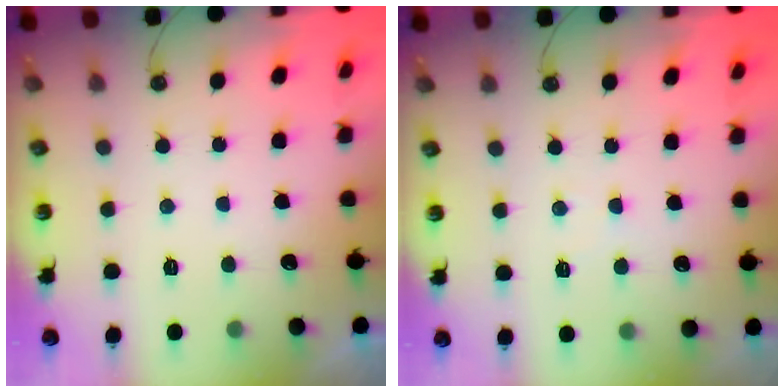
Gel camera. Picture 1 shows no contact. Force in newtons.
{"total": 2.7, "press": 2.6, "slide": 0.5}